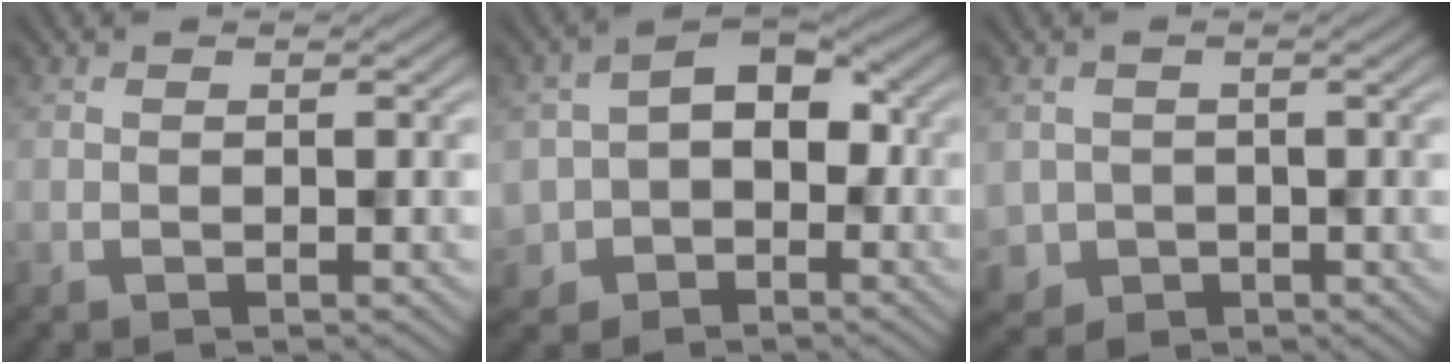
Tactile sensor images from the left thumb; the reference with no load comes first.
{"total": 7.1, "force": [-1.8, 5.8, 3.8], "torque": [-0.064, -0.010, -0.043]}
{"total": 2.9, "force": [-0.6, 2.9, 0.2], "torque": [-0.017, -0.019, -0.013]}